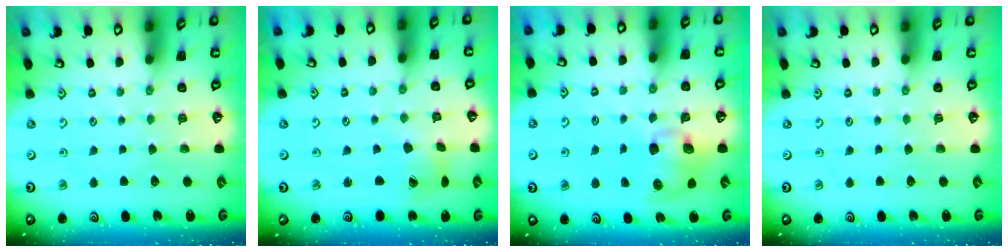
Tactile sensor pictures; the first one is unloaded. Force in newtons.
{"total": 4.5, "press": 4.5, "slide": 0.4}
{"total": 8.6, "press": 8.5, "slide": 1.5}
{"total": 0.0}